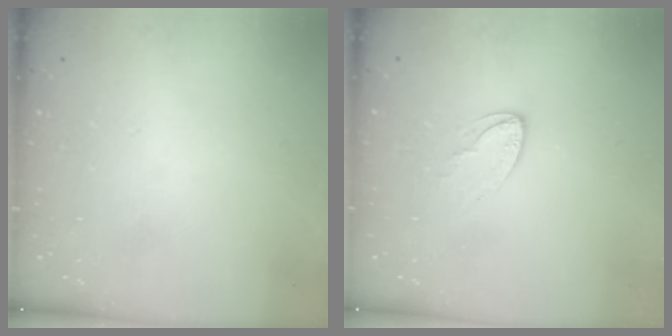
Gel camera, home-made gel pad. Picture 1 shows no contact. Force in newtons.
{"total": 3.3, "press": 3.3, "slide": 0.2}